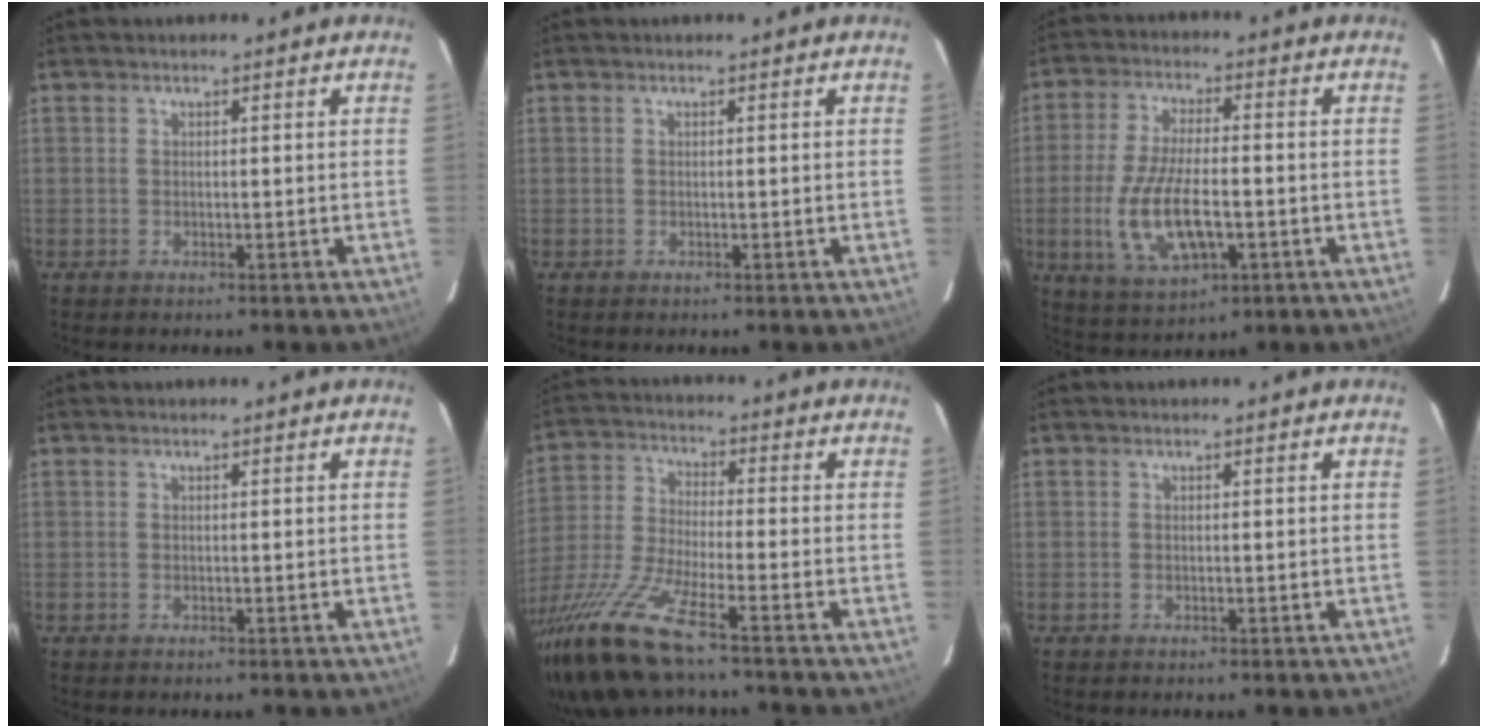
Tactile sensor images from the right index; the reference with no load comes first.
{"total": 0.0}
{"total": 13.3, "force": [-3.3, 5.1, 11.8], "torque": [-0.243, -0.013, -0.054]}
{"total": 0.0}
{"total": 16.6, "force": [-12.3, 1.7, 11.0], "torque": [-0.239, -0.045, -0.235]}
{"total": 0.0}